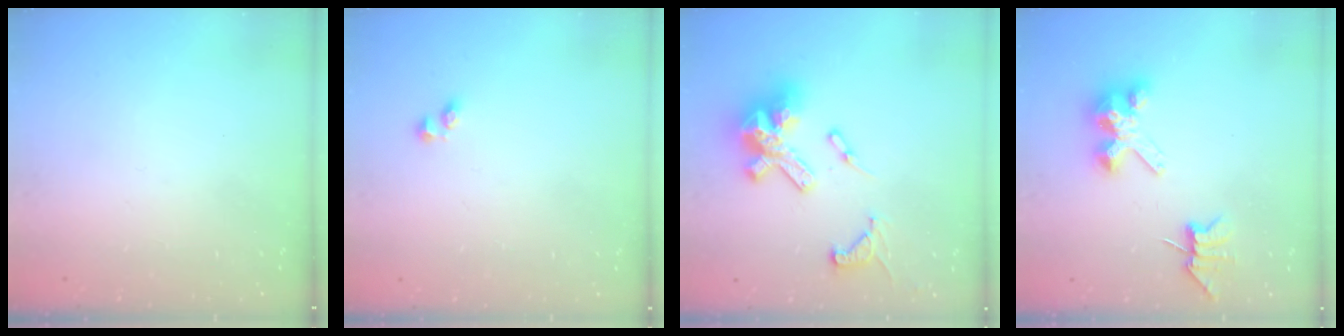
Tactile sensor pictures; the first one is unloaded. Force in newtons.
{"total": 2.2, "press": 2.0, "slide": 0.9}
{"total": 18.3, "press": 18.2, "slide": 1.6}
{"total": 6.6, "press": 6.6, "slide": 0.5}